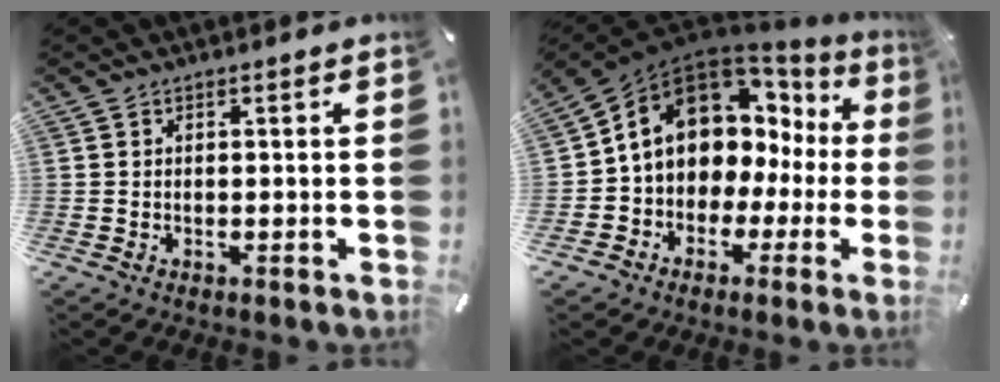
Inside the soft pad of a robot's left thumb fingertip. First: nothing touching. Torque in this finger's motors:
{"motor_torque": [1.04, 2.59, 2.16, 0.61, 0.58]}